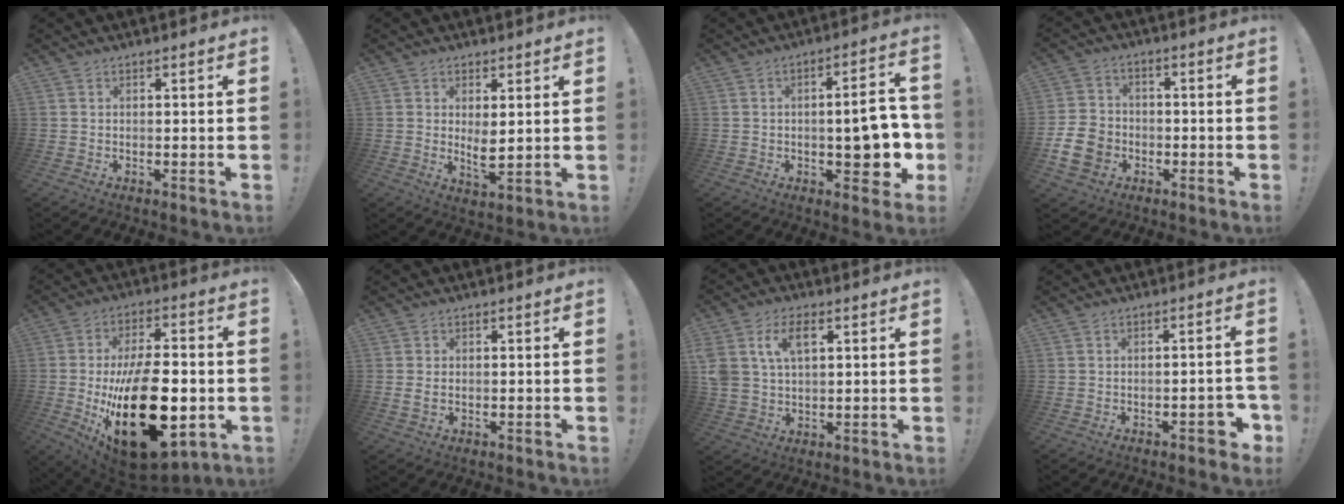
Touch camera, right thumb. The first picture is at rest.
{"total": 5.1, "force": [1.7, 2.4, 4.1], "torque": [-0.047, -0.017, 0.031]}
{"total": 11.8, "force": [-1.8, 4.7, 10.7], "torque": [-0.125, 0.004, -0.030]}
{"total": 12.3, "force": [-4.3, 9.9, 5.9], "torque": [-0.105, 0.034, -0.076]}
{"total": 30.5, "force": [-5.3, 15.7, 25.6], "torque": [-0.437, 0.014, -0.066]}
{"total": 2.0, "force": [0.4, 1.3, 1.4], "torque": [-0.020, 0.000, 0.007]}
{"total": 9.5, "force": [3.7, 6.0, 6.3], "torque": [-0.130, 0.003, 0.070]}
{"total": 5.1, "force": [-2.8, 2.2, 3.6], "torque": [-0.038, 0.014, -0.045]}